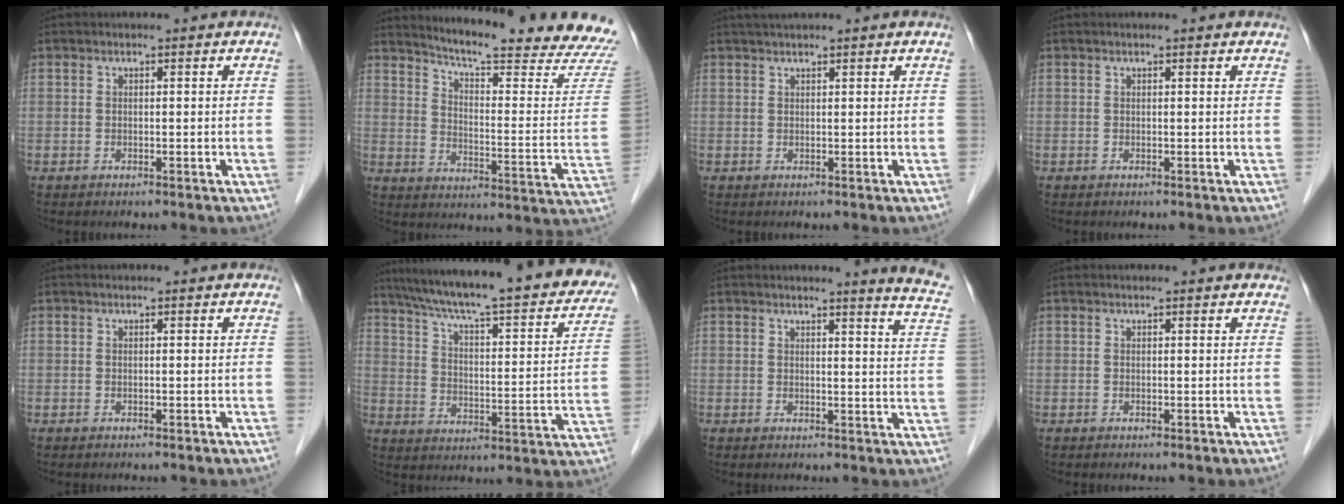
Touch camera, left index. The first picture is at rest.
{"total": 23.2, "force": [21.8, 0.2, 8.0], "torque": [-0.113, -0.108, 0.269]}
{"total": 3.9, "force": [3.5, 0.3, 1.8], "torque": [-0.017, 0.032, 0.056]}
{"total": 1.6, "force": [1.5, 0.4, 0.3], "torque": [-0.002, 0.007, 0.014]}
{"total": 0.0}
{"total": 31.4, "force": [25.2, 5.2, 18.0], "torque": [-0.269, -0.024, 0.326]}
{"total": 7.7, "force": [7.3, -0.2, 2.4], "torque": [-0.014, -0.055, 0.057]}
{"total": 2.3, "force": [2.1, 0.8, 0.5], "torque": [0.003, 0.009, 0.016]}